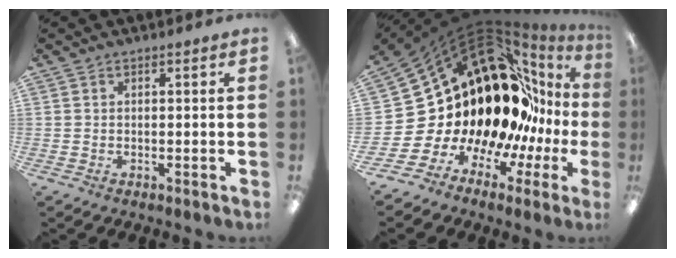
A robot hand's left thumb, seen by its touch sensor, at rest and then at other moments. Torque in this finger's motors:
{"motor_torque": [1.47, 3.53, 1.41, 1.36, 0.18]}